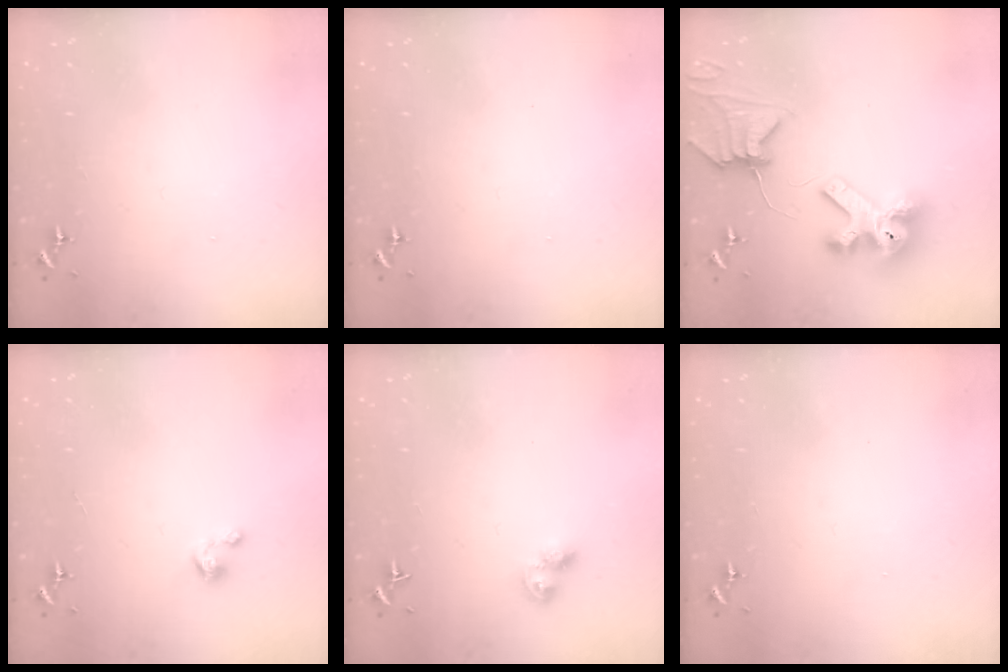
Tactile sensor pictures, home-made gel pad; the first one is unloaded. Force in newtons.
{"total": 0.0}
{"total": 12.6, "press": 12.5, "slide": 1.6}
{"total": 3.0, "press": 3.0, "slide": 0.2}
{"total": 5.2, "press": 5.2, "slide": 0.2}
{"total": 0.0}